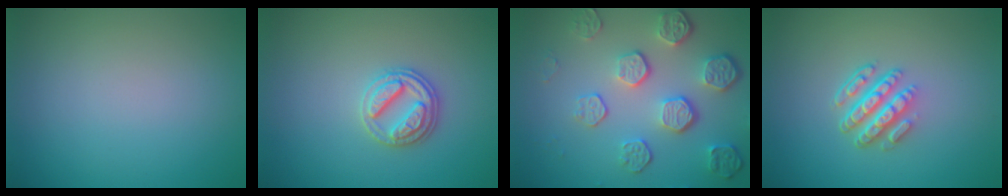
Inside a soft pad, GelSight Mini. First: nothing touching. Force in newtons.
{"total": 2.8, "press": 2.8, "slide": 0.5}
{"total": 5.6, "press": 4.2, "slide": 3.7}
{"total": 4.6, "press": 3.2, "slide": 3.3}